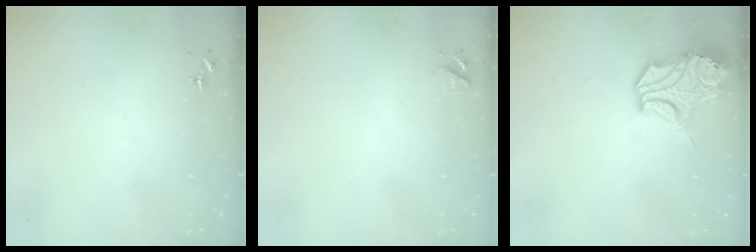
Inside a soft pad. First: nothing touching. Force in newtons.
{"total": 4.9, "press": 4.8, "slide": 0.7}
{"total": 14.6, "press": 14.5, "slide": 2.0}